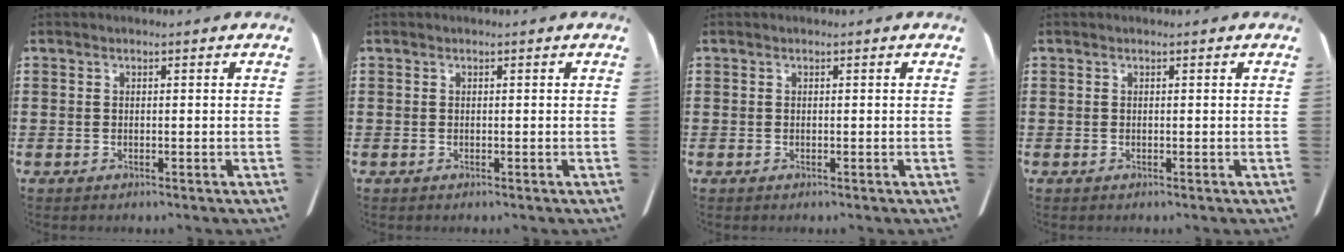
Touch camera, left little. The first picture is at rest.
{"total": 0.0}
{"total": 0.0}
{"total": 0.0}